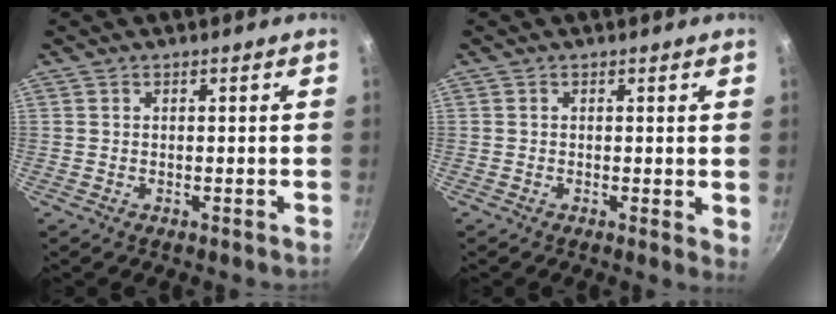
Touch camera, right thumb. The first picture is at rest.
{"total": 2.2, "force": [0.3, 0.8, 2.0], "torque": [-0.023, -0.005, 0.000]}